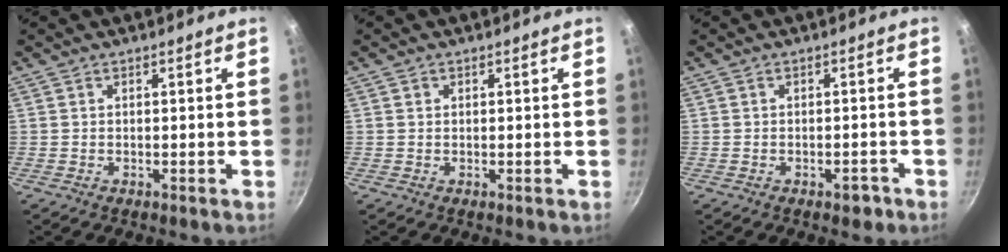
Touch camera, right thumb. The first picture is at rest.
{"total": 0.5, "force": [0.3, 0.4, 0.2], "torque": [-0.001, 0.001, 0.003]}
{"total": 2.5, "force": [-1.6, 1.4, 1.4], "torque": [-0.010, 0.020, -0.011]}